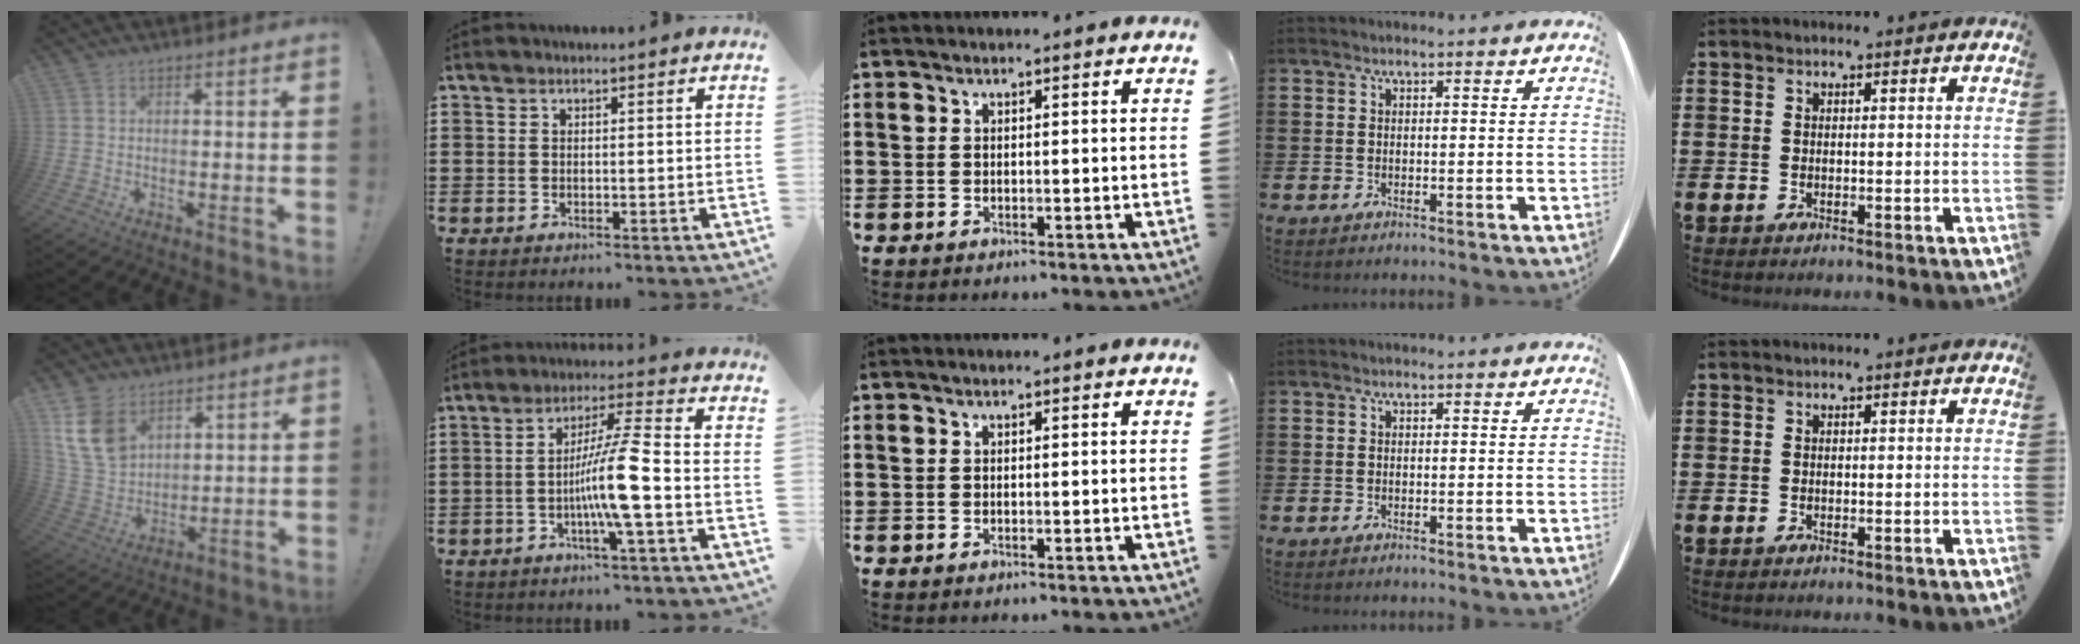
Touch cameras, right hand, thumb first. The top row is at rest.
{"thumb": {"total": 12.4, "force": [7.0, 8.5, 5.9], "torque": [-0.111, -0.034, 0.143]}, "index": {"total": 9.4, "force": [-2.5, 0.1, 9.1], "torque": [-0.174, -0.007, -0.054]}}